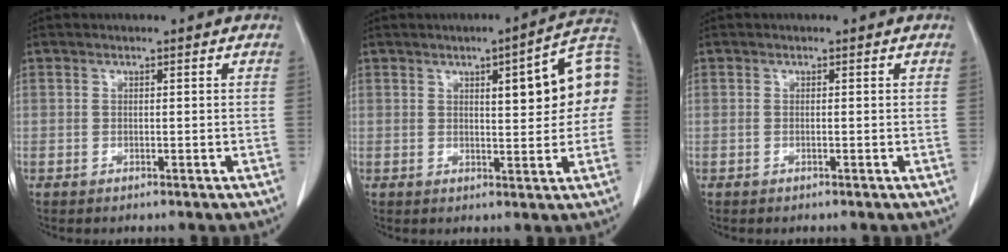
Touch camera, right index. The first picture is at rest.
{"total": 11.7, "force": [1.9, 2.4, 11.3], "torque": [-0.143, 0.030, 0.021]}
{"total": 0.0}